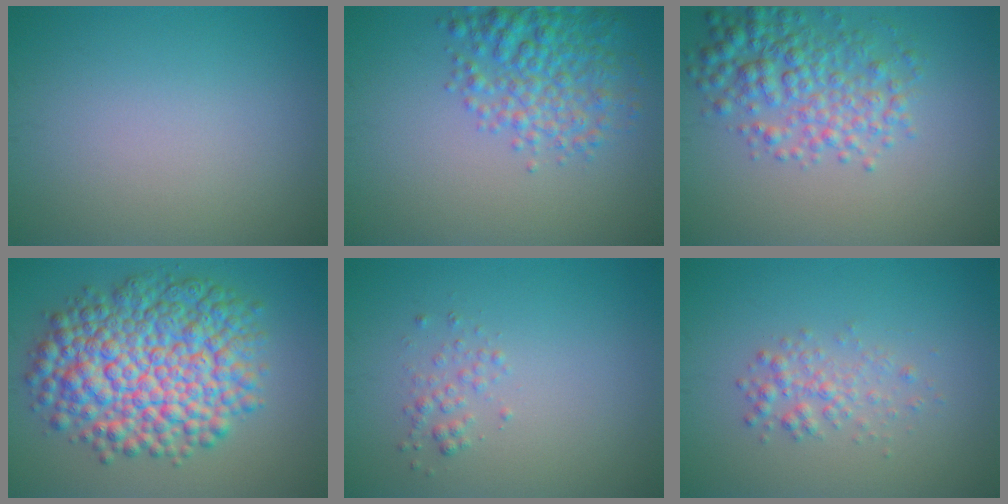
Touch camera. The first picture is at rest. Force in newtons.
{"total": 5.0, "press": 5.0, "slide": 0.2}
{"total": 5.0, "press": 5.0, "slide": 0.2}
{"total": 11.4, "press": 11.4, "slide": 0.2}
{"total": 1.2, "press": 1.2, "slide": 0.1}
{"total": 1.9, "press": 1.9, "slide": 0.0}